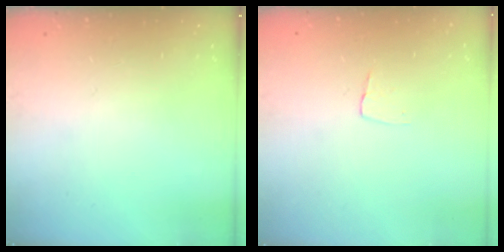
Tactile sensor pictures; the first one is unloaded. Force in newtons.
{"total": 3.4, "press": 3.4, "slide": 0.2}